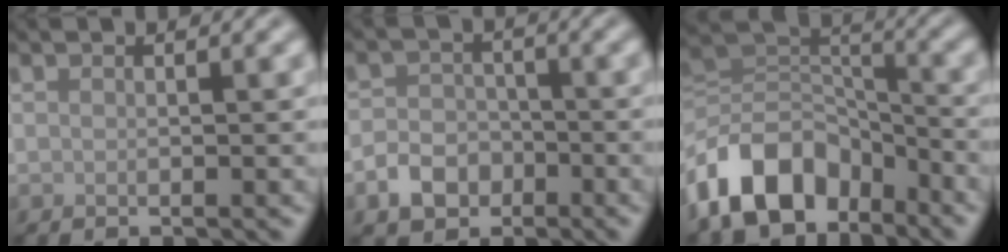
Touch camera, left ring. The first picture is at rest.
{"total": 3.5, "force": [-1.7, 2.7, 1.4], "torque": [-0.024, 0.000, -0.033]}
{"total": 10.5, "force": [-6.2, 6.5, 5.6], "torque": [-0.096, 0.002, -0.127]}